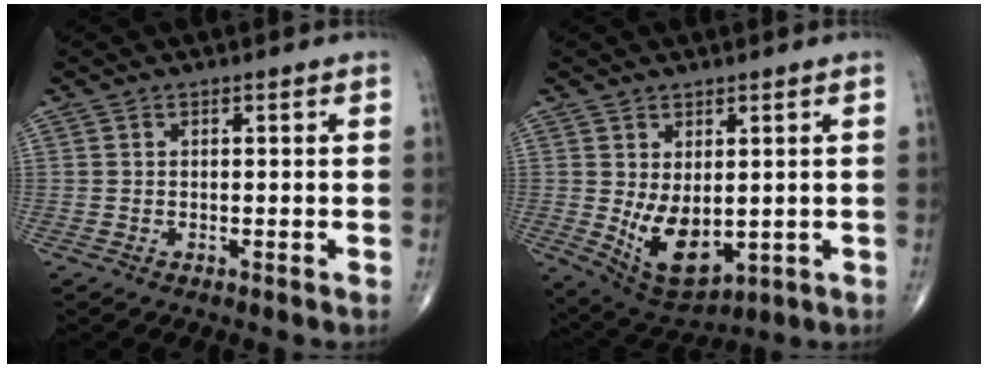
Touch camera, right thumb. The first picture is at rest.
{"total": 9.8, "force": [-0.4, 5.5, 8.1], "torque": [-0.123, -0.016, 0.021]}